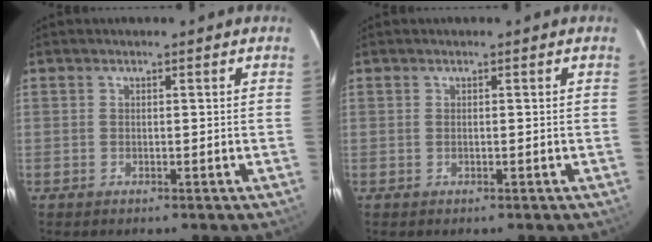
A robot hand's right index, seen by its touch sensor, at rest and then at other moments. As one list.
[{"total": 0.0}]